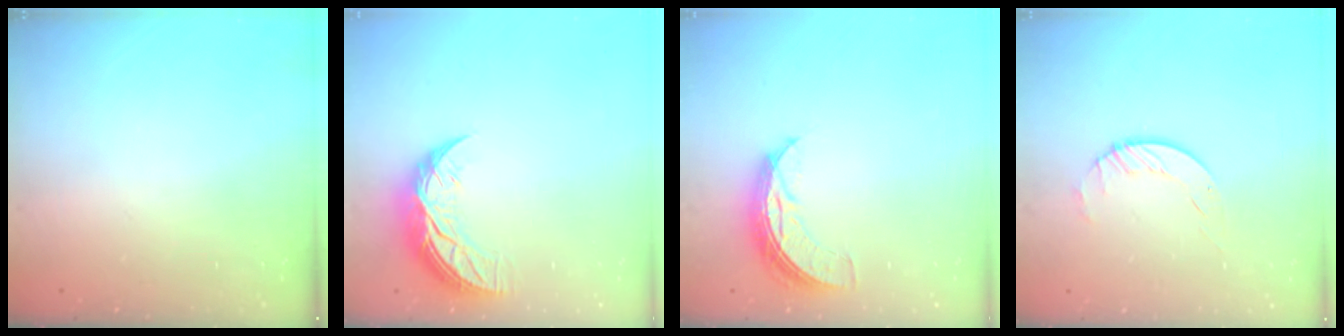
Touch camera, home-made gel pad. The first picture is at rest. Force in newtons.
{"total": 9.3, "press": 9.3, "slide": 0.8}
{"total": 7.7, "press": 7.7, "slide": 0.4}
{"total": 2.5, "press": 2.5, "slide": 0.3}